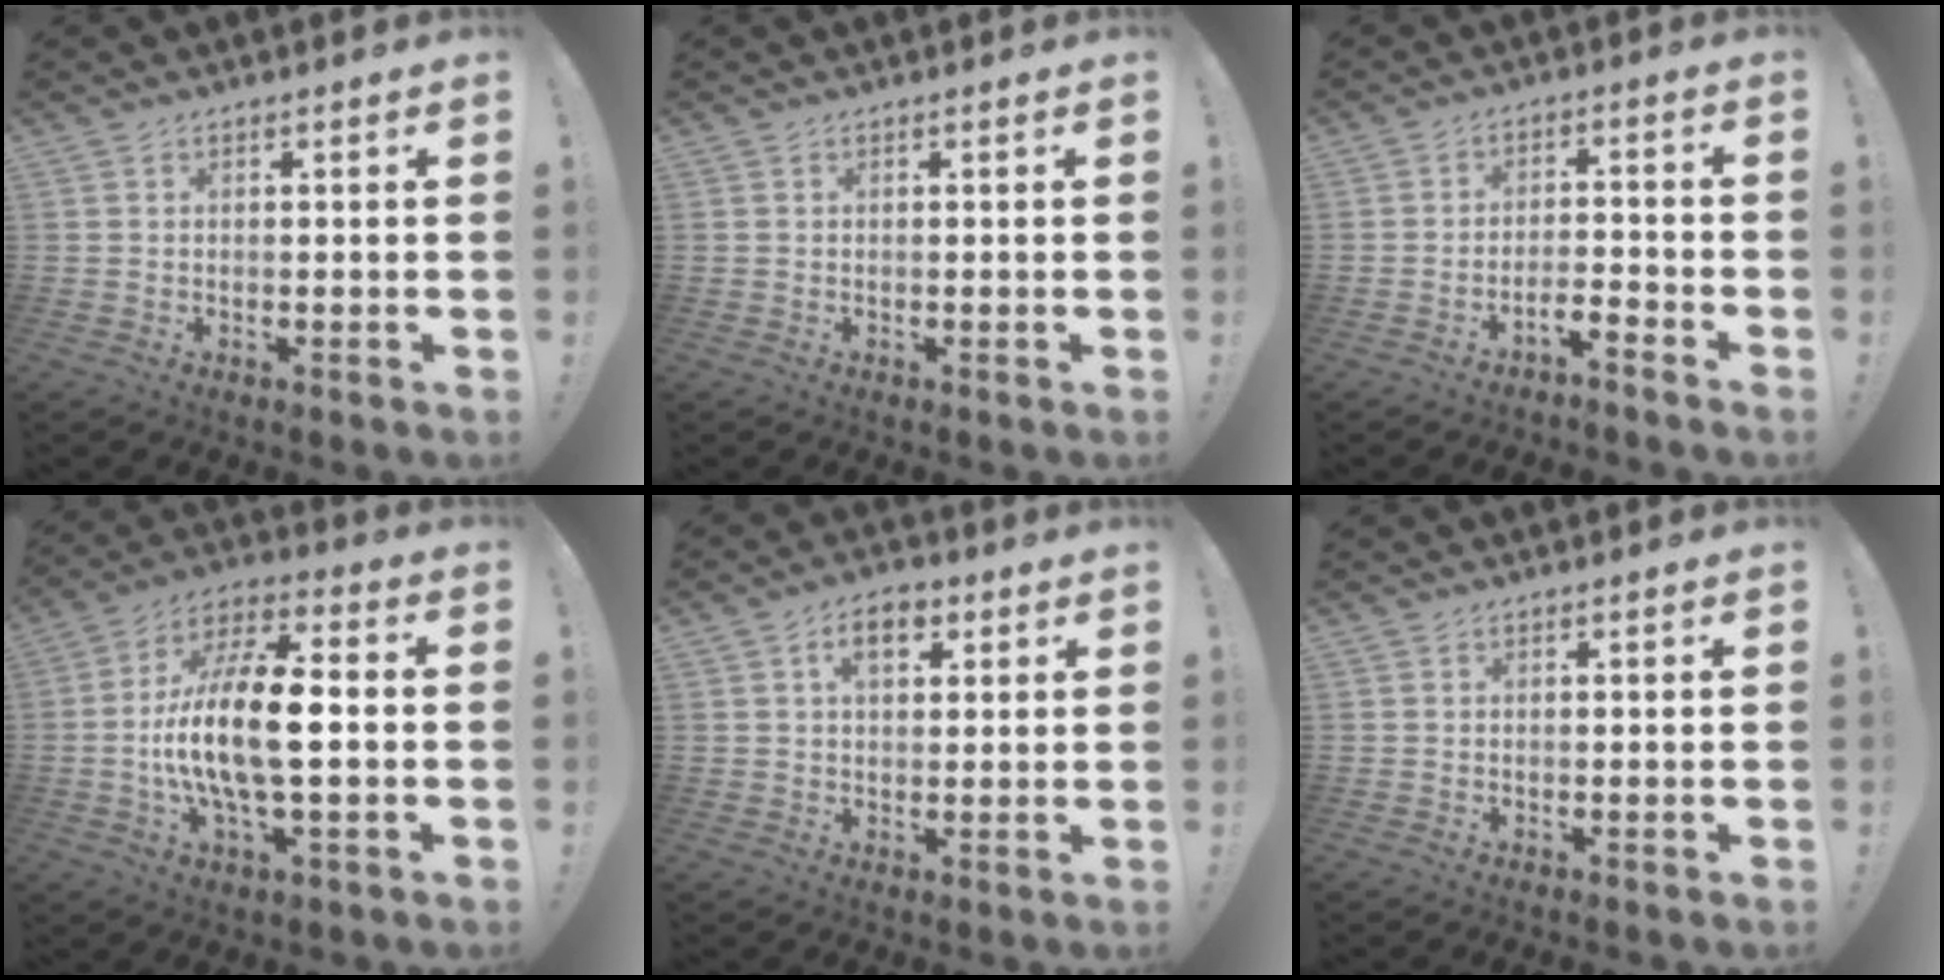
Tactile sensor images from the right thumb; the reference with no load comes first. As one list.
[{"total": 0.0}, {"total": 4.1, "force": [-3.7, 0.1, 1.9], "torque": [-0.032, 0.007, -0.066]}, {"total": 17.8, "force": [-2.1, 6.2, 16.5], "torque": [-0.324, 0.005, -0.040]}, {"total": 6.6, "force": [2.5, 4.1, 4.5], "torque": [-0.057, 0.001, 0.041]}, {"total": 0.0}]